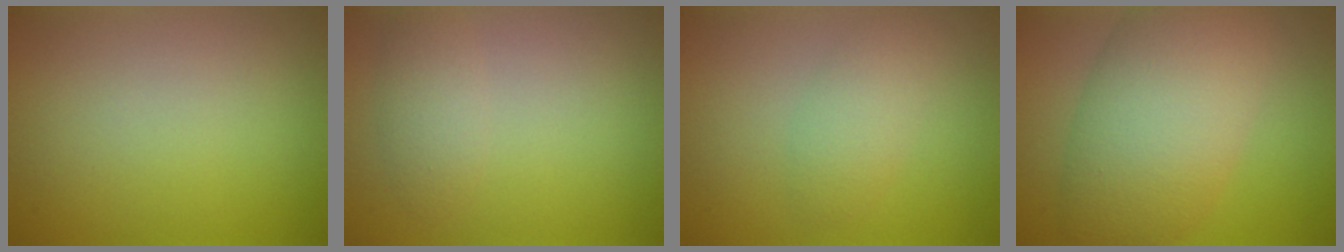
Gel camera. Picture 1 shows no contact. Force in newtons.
{"total": 2.0, "press": 2.0, "slide": 0.1}
{"total": 2.5, "press": 2.5, "slide": 0.0}
{"total": 9.6, "press": 9.6, "slide": 0.5}